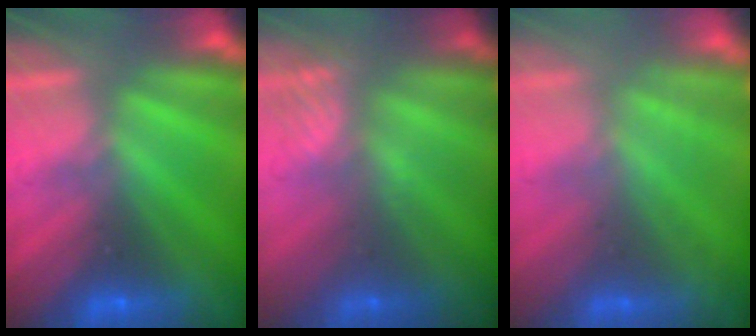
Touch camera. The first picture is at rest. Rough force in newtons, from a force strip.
{"total": 2.4}
{"total": 1.9}